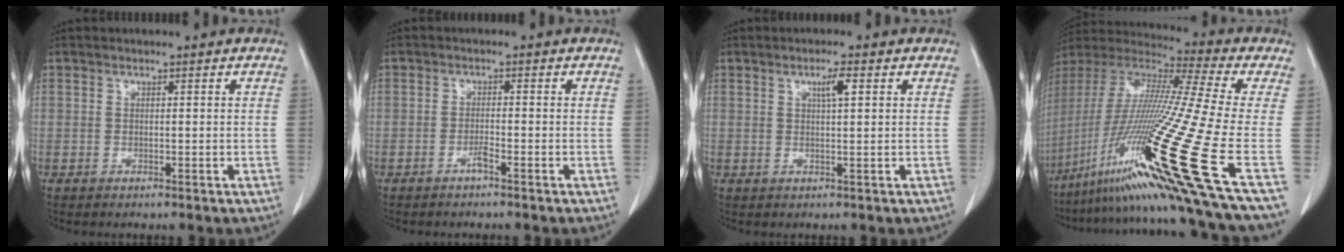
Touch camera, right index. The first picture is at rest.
{"total": 1.4, "force": [-1.1, -0.1, 0.9], "torque": [-0.016, 0.002, -0.021]}
{"total": 2.6, "force": [1.0, 0.0, 2.4], "torque": [-0.041, 0.001, 0.015]}
{"total": 28.7, "force": [-13.9, -1.7, 25.0], "torque": [-0.462, -0.043, -0.255]}